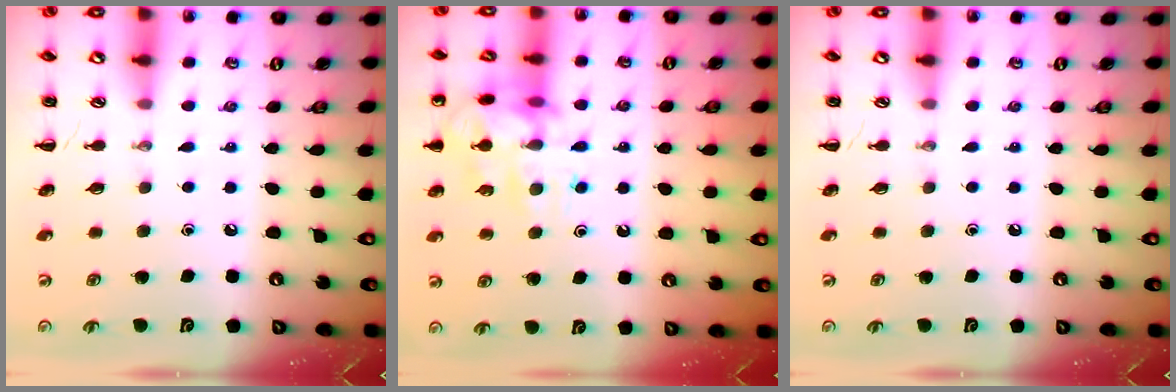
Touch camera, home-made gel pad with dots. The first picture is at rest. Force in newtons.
{"total": 13.6, "press": 13.5, "slide": 1.4}
{"total": 0.0}